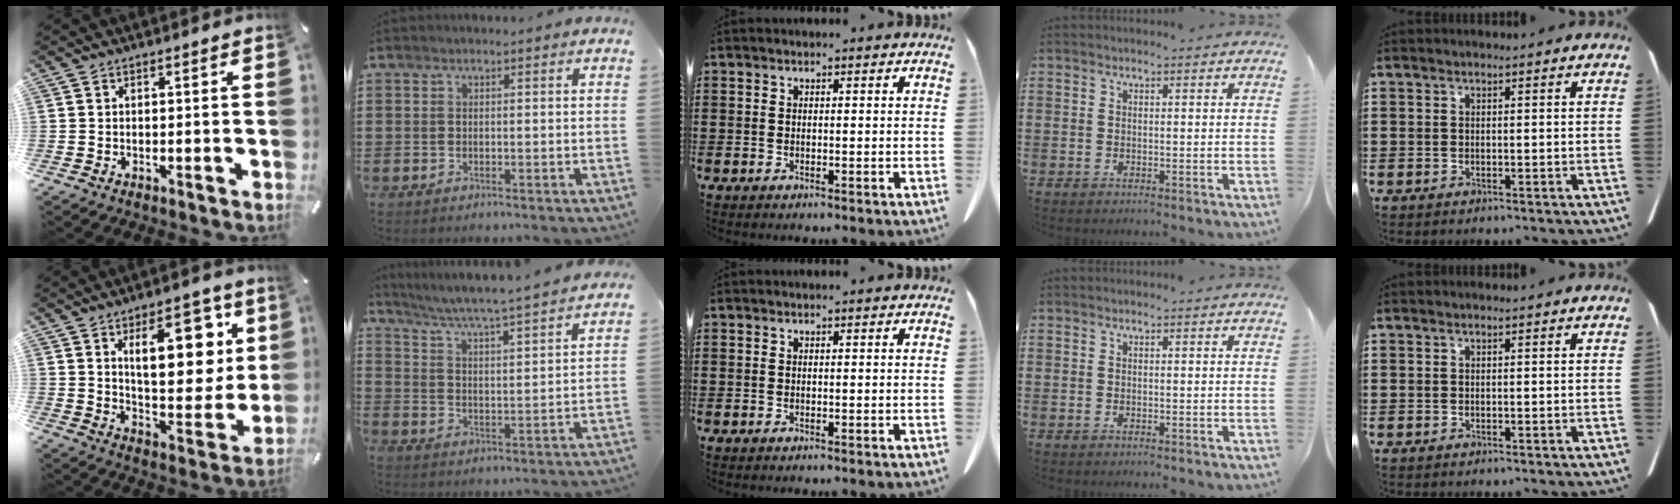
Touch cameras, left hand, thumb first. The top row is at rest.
{"thumb": {"total": 17.8, "force": [7.3, 8.5, 13.8], "torque": [-0.188, -0.022, 0.115]}, "index": {"total": 4.4, "force": [3.9, -1.1, 1.6], "torque": [-0.052, -0.041, 0.056]}}